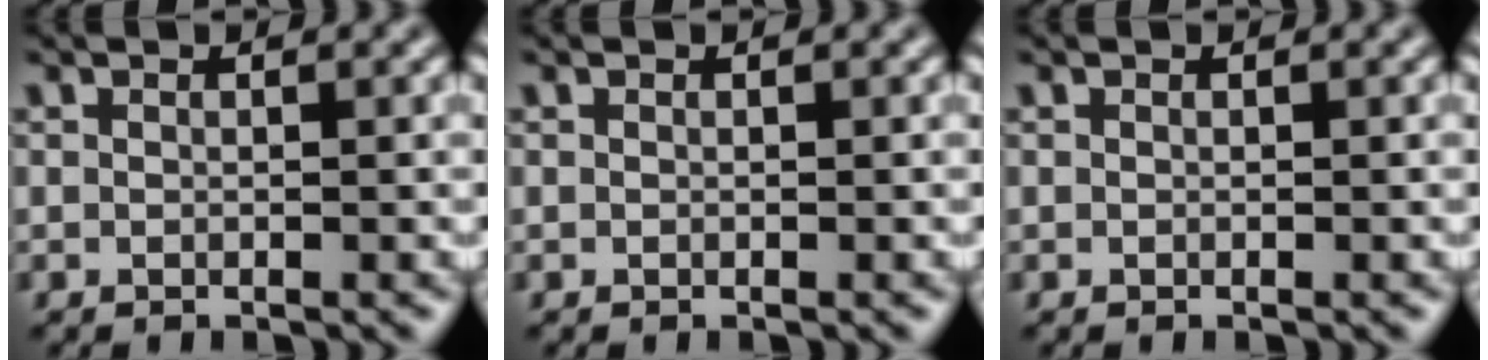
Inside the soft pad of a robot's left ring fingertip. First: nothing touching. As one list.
[{"total": 0.0}, {"total": 0.0}]